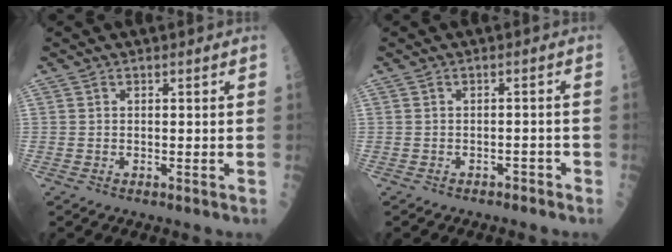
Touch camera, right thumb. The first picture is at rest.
{"total": 2.3, "force": [-1.8, 1.1, 0.8], "torque": [-0.011, 0.014, -0.021]}